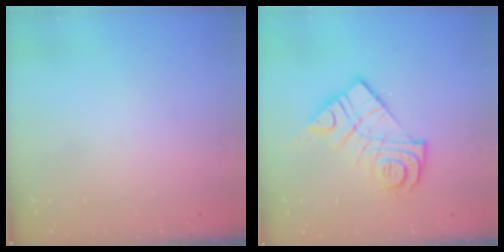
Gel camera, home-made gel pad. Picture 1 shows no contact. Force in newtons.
{"total": 14.7, "press": 14.7, "slide": 1.3}